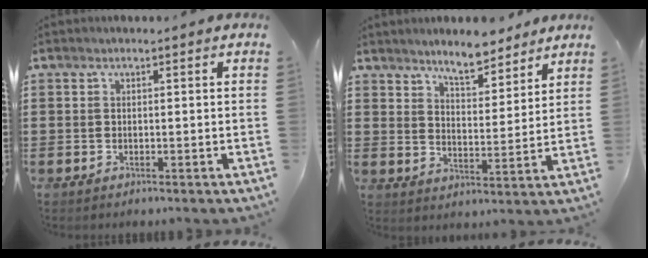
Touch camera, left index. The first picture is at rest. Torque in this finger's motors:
{"motor_torque": [1.28, -0.49, 0.58, 0.12]}